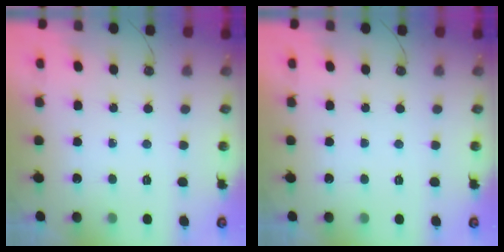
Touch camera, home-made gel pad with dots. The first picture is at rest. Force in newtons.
{"total": 0.0}